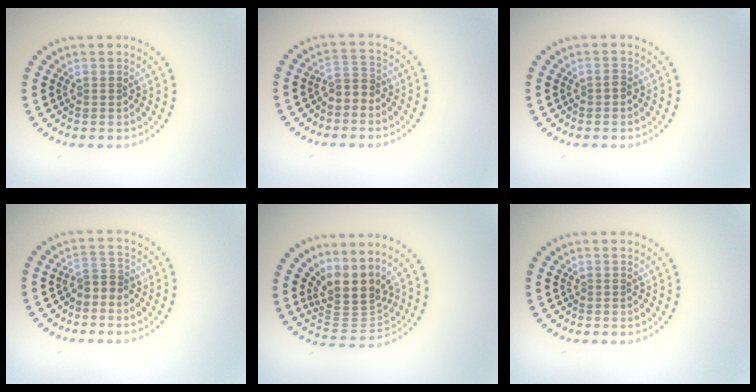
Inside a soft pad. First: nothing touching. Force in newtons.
{"total": 1.7, "press": 1.4, "slide": 0.9}
{"total": 0.8, "press": 0.8, "slide": 0.1}
{"total": 1.5, "press": 1.0, "slide": 1.1}
{"total": 4.2, "press": 3.1, "slide": 2.8}
{"total": 0.0}